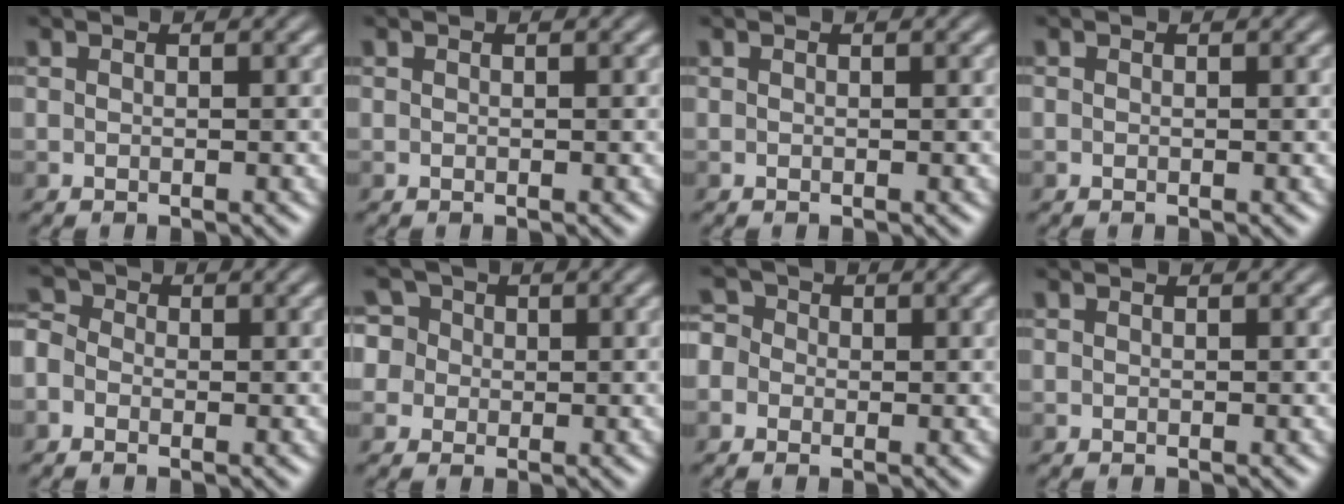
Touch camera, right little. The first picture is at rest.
{"total": 0.0}
{"total": 0.0}
{"total": 0.0}
{"total": 2.3, "force": [-0.5, 1.9, 1.1], "torque": [-0.018, 0.012, -0.023]}
{"total": 6.2, "force": [2.2, 5.2, 2.6], "torque": [-0.036, 0.034, 0.004]}
{"total": 2.8, "force": [0.0, 2.6, 1.1], "torque": [-0.006, 0.021, -0.028]}
{"total": 0.0}